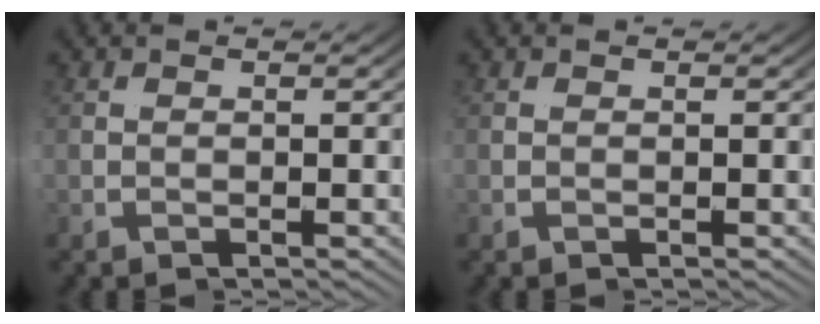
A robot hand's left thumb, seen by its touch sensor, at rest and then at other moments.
{"total": 0.0}